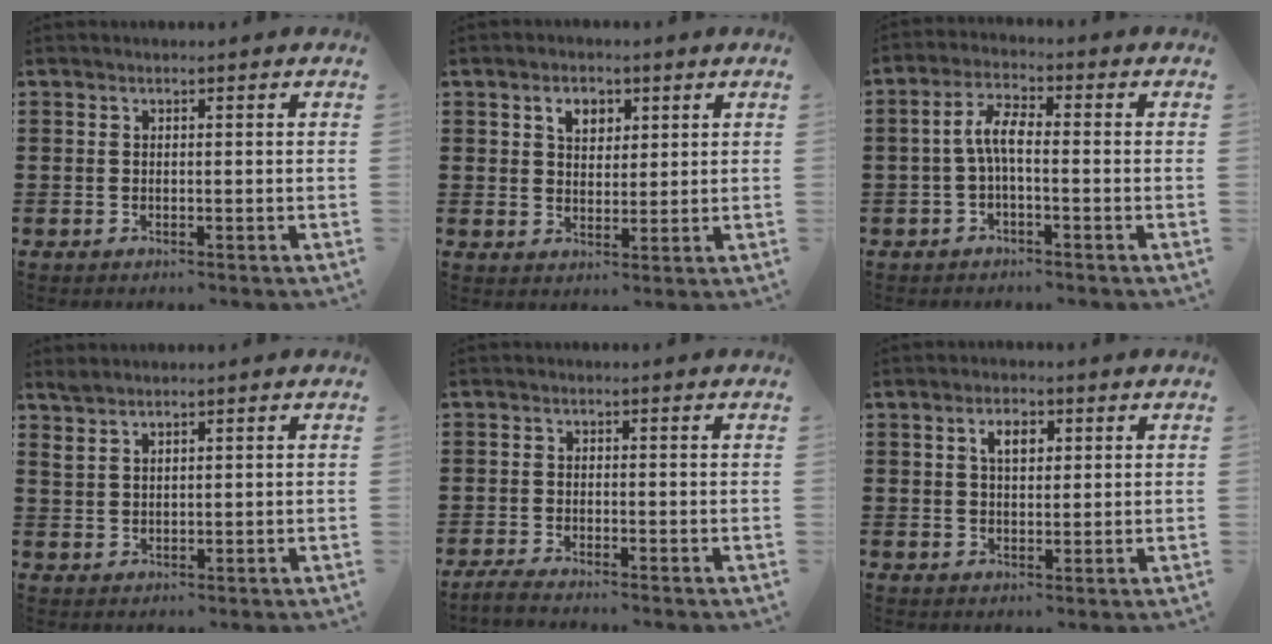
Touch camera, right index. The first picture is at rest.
{"total": 3.6, "force": [1.7, 2.6, 1.9], "torque": [-0.039, 0.009, 0.027]}
{"total": 5.0, "force": [-0.6, 1.7, 4.6], "torque": [-0.099, 0.006, -0.016]}
{"total": 2.1, "force": [1.9, 0.6, 0.8], "torque": [-0.019, 0.001, 0.036]}
{"total": 1.7, "force": [-1.7, -0.1, 0.3], "torque": [-0.007, 0.002, -0.034]}
{"total": 3.4, "force": [1.2, 1.9, 2.6], "torque": [-0.049, 0.008, 0.018]}